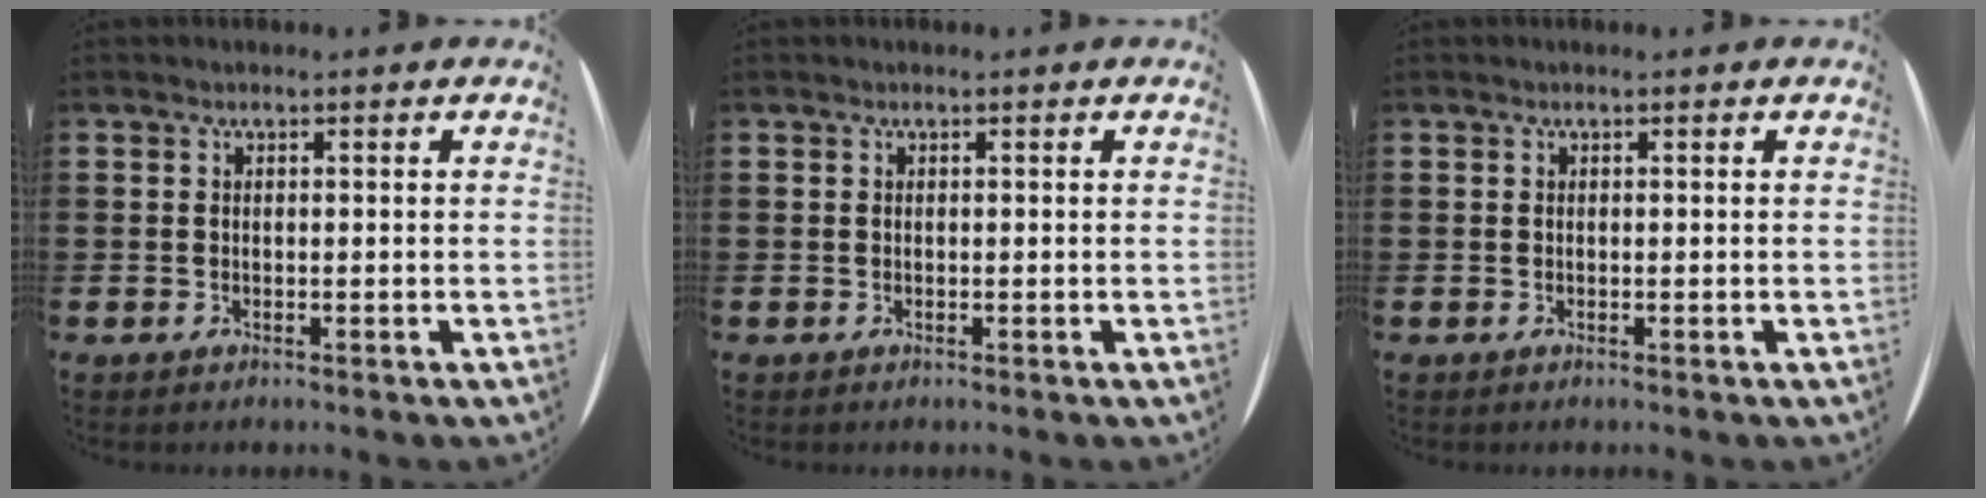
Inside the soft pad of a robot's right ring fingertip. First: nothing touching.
{"total": 0.0}
{"total": 0.0}